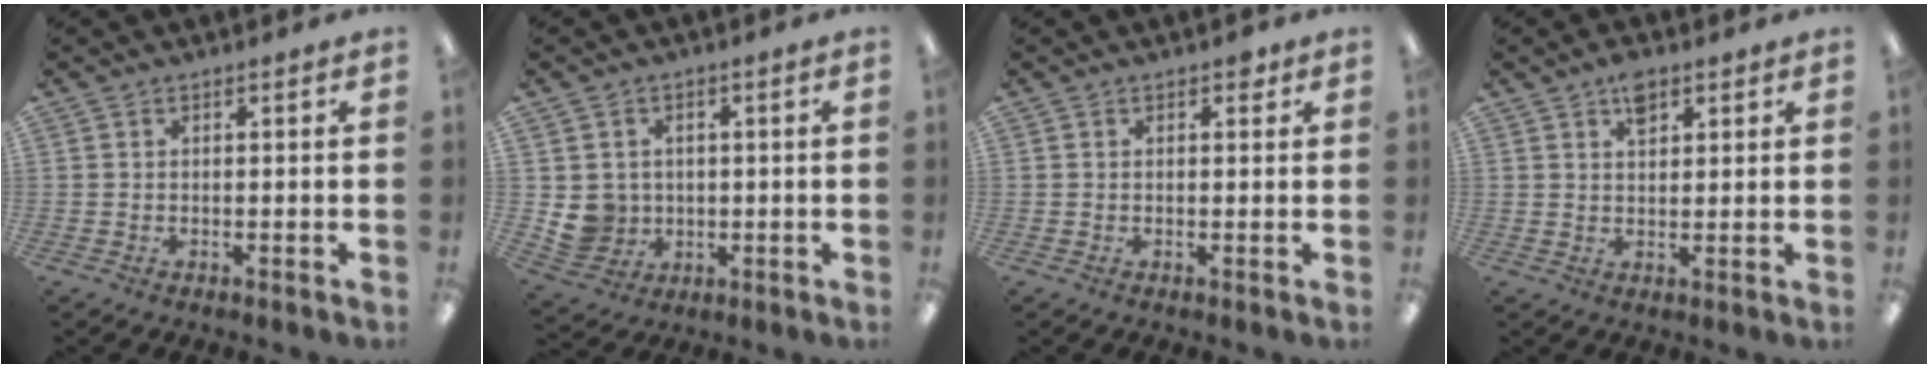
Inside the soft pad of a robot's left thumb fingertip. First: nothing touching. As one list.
[{"total": 6.7, "force": [0.3, 6.6, 1.4], "torque": [-0.038, 0.005, 0.014]}, {"total": 1.6, "force": [0.9, 0.9, 1.1], "torque": [-0.005, -0.003, 0.011]}, {"total": 4.5, "force": [2.7, 2.3, 2.7], "torque": [-0.036, -0.006, 0.044]}]